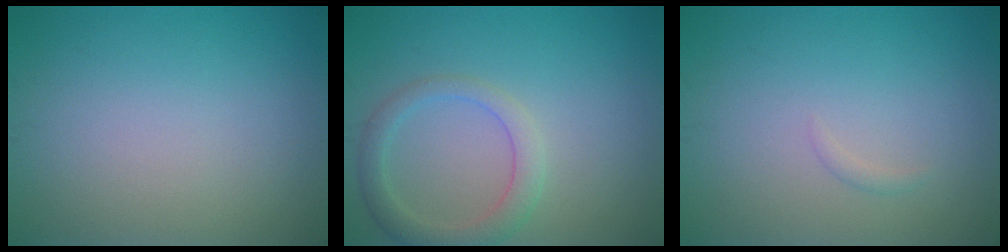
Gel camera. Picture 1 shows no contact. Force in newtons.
{"total": 3.0, "press": 2.9, "slide": 0.3}
{"total": 0.5, "press": 0.5, "slide": 0.0}